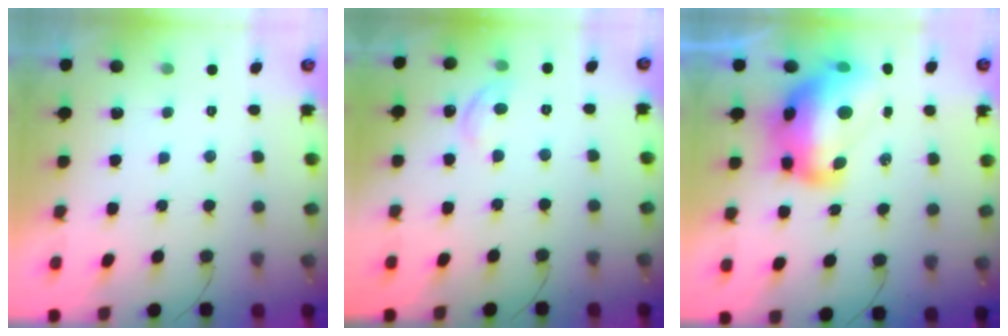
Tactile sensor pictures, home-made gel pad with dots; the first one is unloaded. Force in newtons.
{"total": 6.2, "press": 6.2, "slide": 0.7}
{"total": 21.7, "press": 21.7, "slide": 1.5}